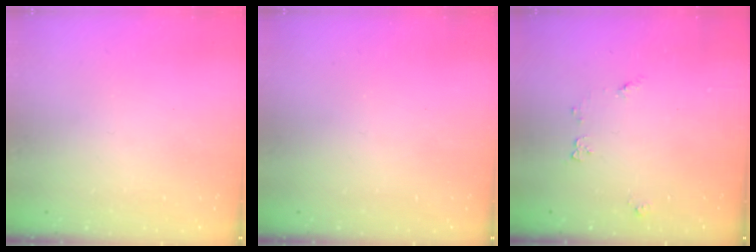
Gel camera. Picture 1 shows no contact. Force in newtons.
{"total": 0.0}
{"total": 4.8, "press": 4.7, "slide": 0.6}